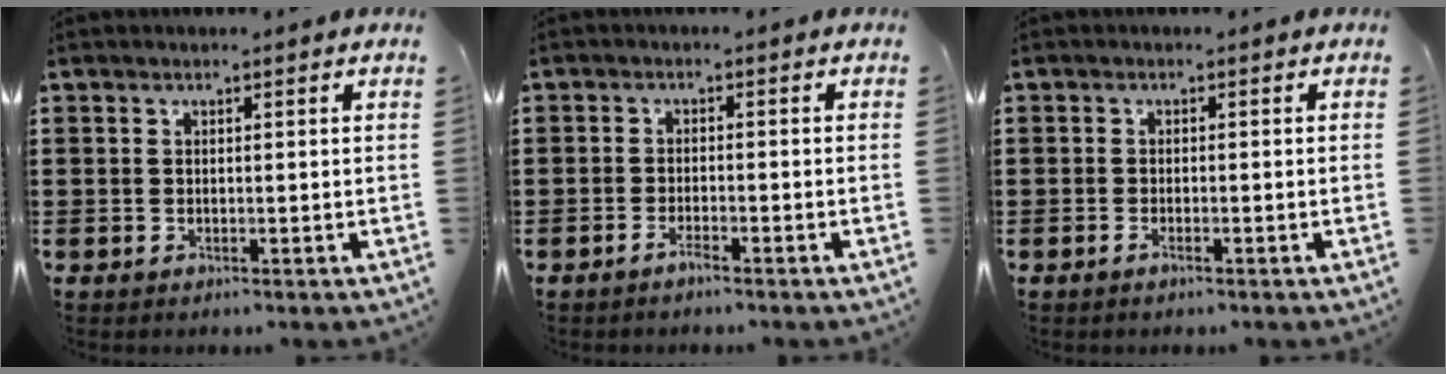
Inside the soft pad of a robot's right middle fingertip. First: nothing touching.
{"total": 1.9, "force": [-1.5, 0.2, 1.1], "torque": [-0.028, -0.003, -0.030]}
{"total": 0.9, "force": [-0.5, 0.2, 0.7], "torque": [-0.015, -0.003, -0.009]}